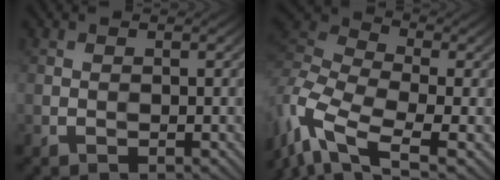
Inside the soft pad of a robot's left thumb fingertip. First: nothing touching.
{"total": 11.8, "force": [-6.1, 5.1, 8.8], "torque": [-0.222, -0.006, -0.123]}